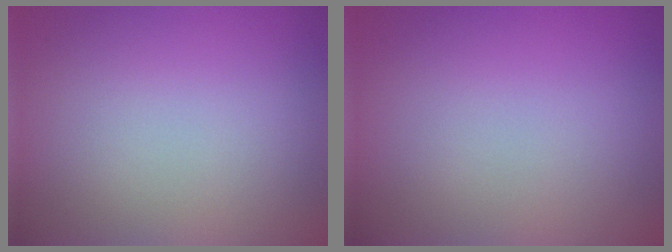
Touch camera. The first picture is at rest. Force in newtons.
{"total": 0.0}